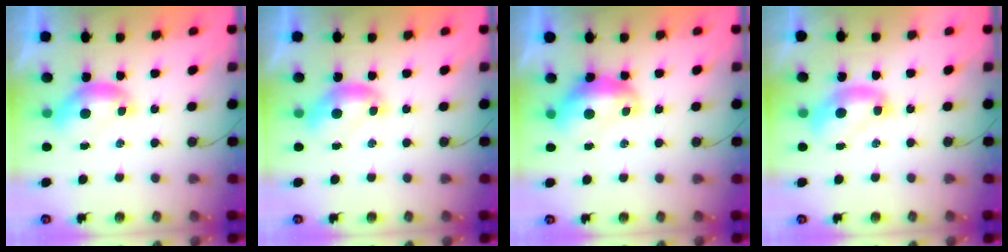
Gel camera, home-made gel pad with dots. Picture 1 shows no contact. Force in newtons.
{"total": 0.0}
{"total": 2.0, "press": 1.9, "slide": 0.4}
{"total": 2.0, "press": 2.0, "slide": 0.2}